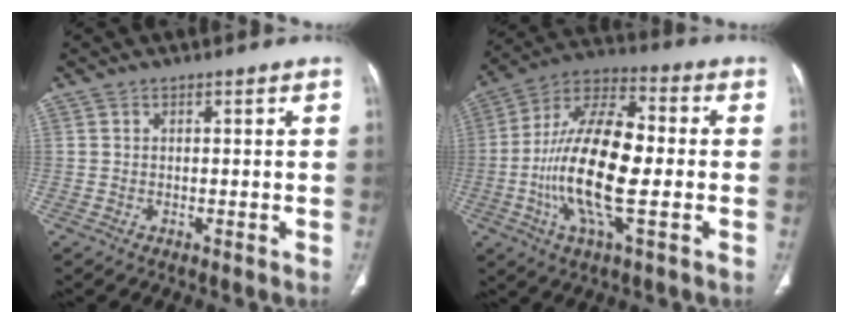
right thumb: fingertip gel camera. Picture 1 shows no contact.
{"total": 19.5, "force": [-2.3, 7.1, 18.0], "torque": [-0.345, 0.020, -0.051]}